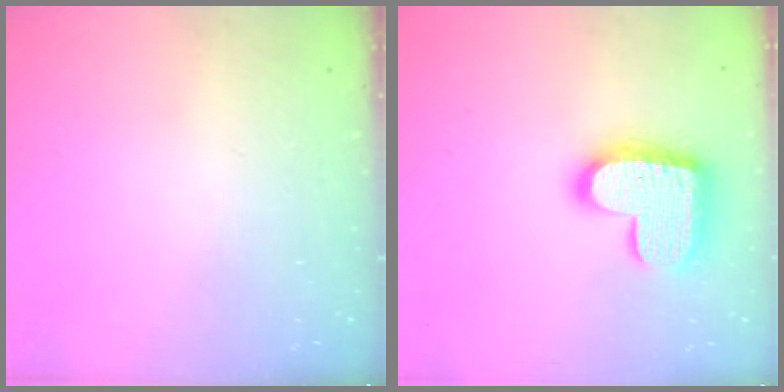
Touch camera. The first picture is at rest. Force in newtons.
{"total": 20.1, "press": 20.1, "slide": 1.3}